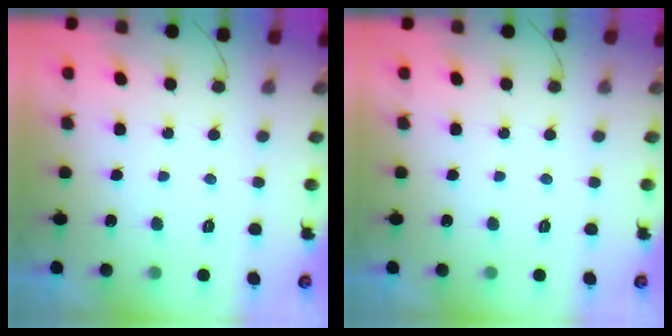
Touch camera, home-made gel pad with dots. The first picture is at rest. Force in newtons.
{"total": 0.0}